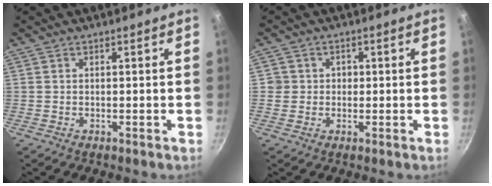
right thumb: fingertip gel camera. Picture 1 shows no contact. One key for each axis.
{"total": 2.9, "fx": -0.1, "fy": 2.8, "fz": 0.6, "tx": 0.007, "ty": 0.009, "tz": -0.005}